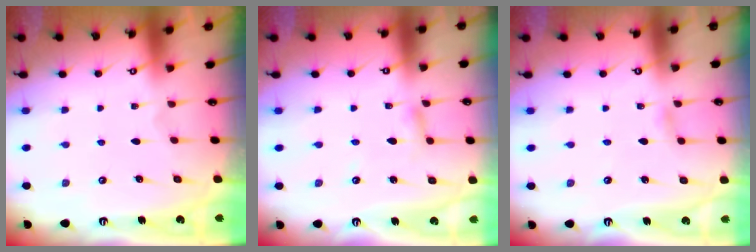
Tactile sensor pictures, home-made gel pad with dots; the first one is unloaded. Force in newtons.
{"total": 2.5, "press": 2.5, "slide": 0.1}
{"total": 2.9, "press": 2.9, "slide": 0.3}